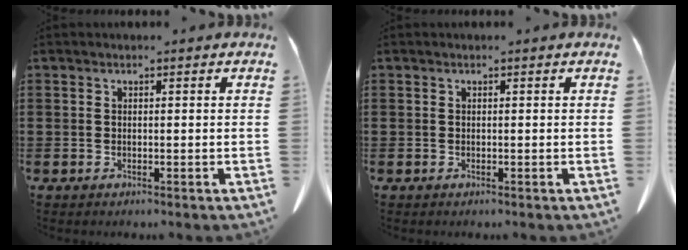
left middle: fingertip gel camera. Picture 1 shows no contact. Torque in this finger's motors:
{"motor_torque": [-2.14, 0.00, 0.00, -0.01]}